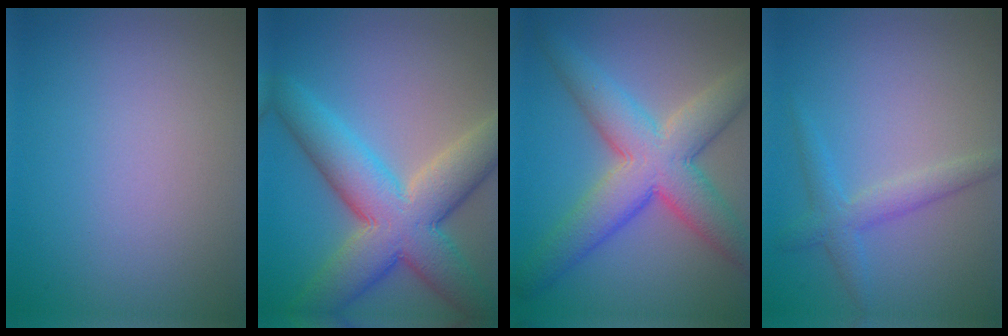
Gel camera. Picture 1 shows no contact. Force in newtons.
{"total": 10.1, "press": 10.1, "slide": 0.7}
{"total": 8.7, "press": 8.7, "slide": 0.2}
{"total": 2.4, "press": 2.4, "slide": 0.1}